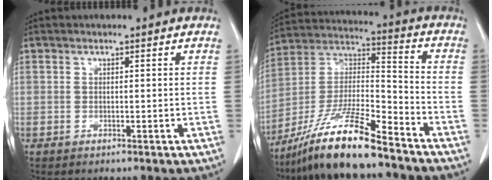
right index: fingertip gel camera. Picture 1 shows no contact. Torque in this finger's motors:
{"motor_torque": [1.09, -1.05, 0.82, 0.21]}